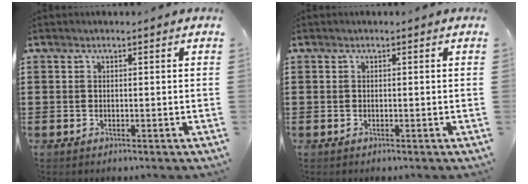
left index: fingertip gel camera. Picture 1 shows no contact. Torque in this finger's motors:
{"motor_torque": [0.00, 0.00, 0.00, 0.00]}